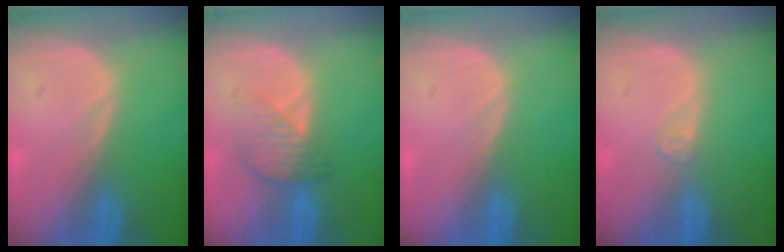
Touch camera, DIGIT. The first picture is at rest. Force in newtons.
{"total": 4.5, "press": 4.0, "slide": 2.1}
{"total": 0.0}
{"total": 1.1, "press": 0.8, "slide": 0.7}